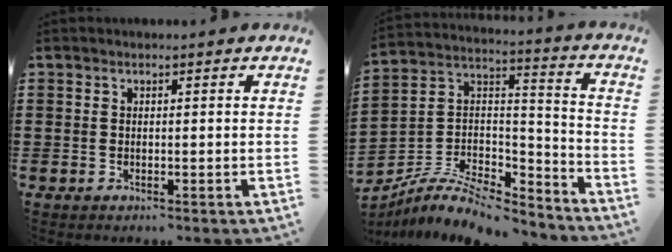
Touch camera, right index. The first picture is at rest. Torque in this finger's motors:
{"motor_torque": [-0.68, -1.01, -0.11, -0.21]}